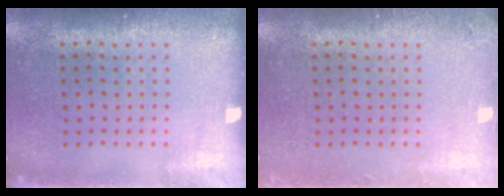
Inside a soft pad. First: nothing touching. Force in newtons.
{"total": 0.9, "press": 0.9, "slide": 0.1}